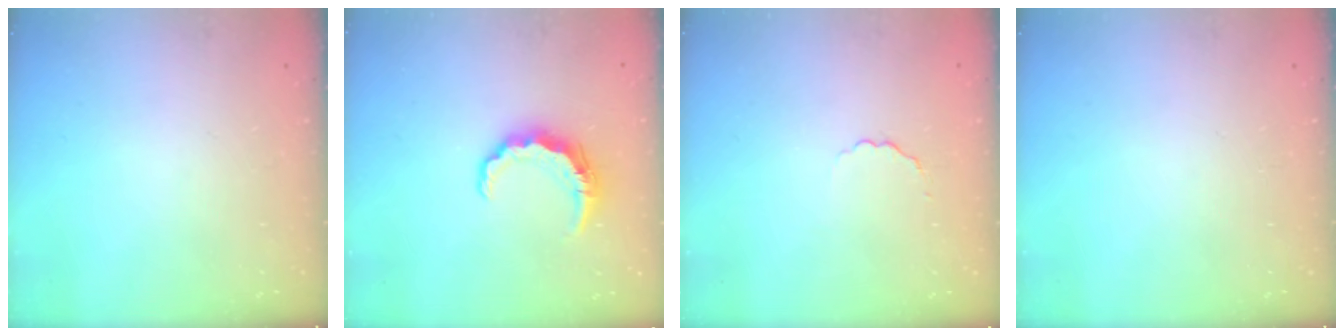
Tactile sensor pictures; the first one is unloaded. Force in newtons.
{"total": 8.3, "press": 8.2, "slide": 1.4}
{"total": 1.9, "press": 1.7, "slide": 0.8}
{"total": 0.0}